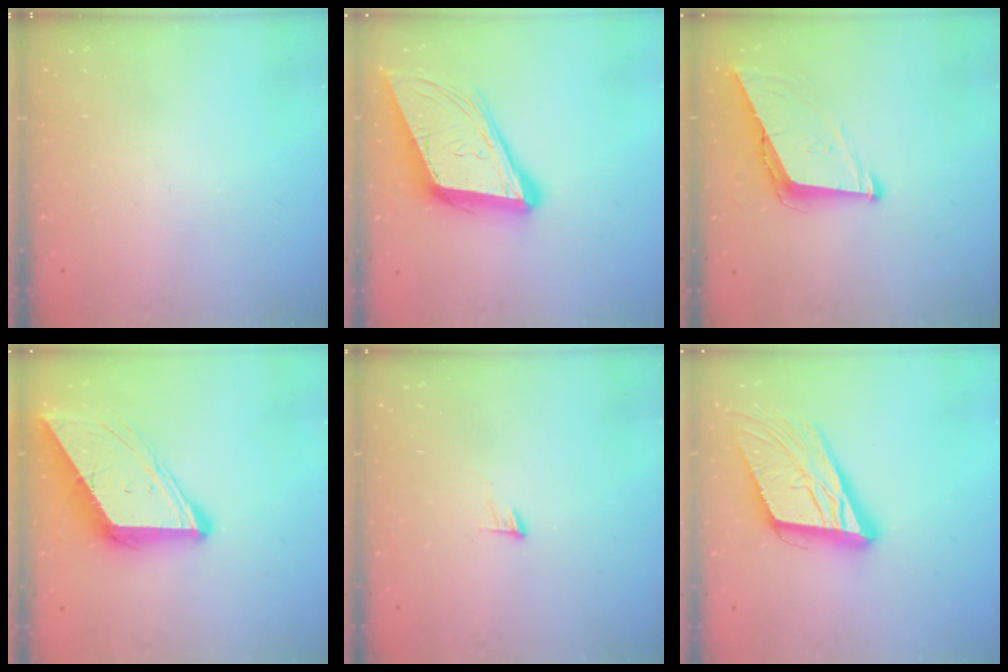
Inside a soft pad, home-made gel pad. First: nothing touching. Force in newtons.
{"total": 15.8, "press": 15.2, "slide": 4.2}
{"total": 7.8, "press": 7.8, "slide": 0.9}
{"total": 10.9, "press": 10.8, "slide": 1.0}
{"total": 4.0, "press": 4.0, "slide": 0.3}
{"total": 18.5, "press": 18.2, "slide": 3.6}